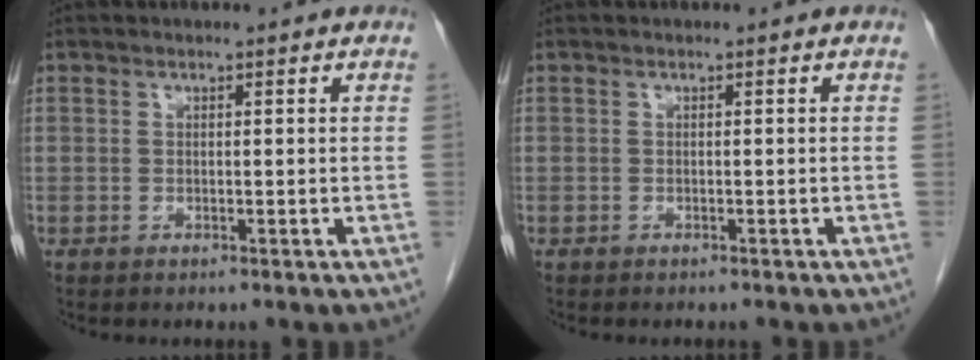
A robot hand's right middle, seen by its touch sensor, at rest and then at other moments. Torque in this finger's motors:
{"motor_torque": [0.08, -0.06, 0.00, 0.00]}